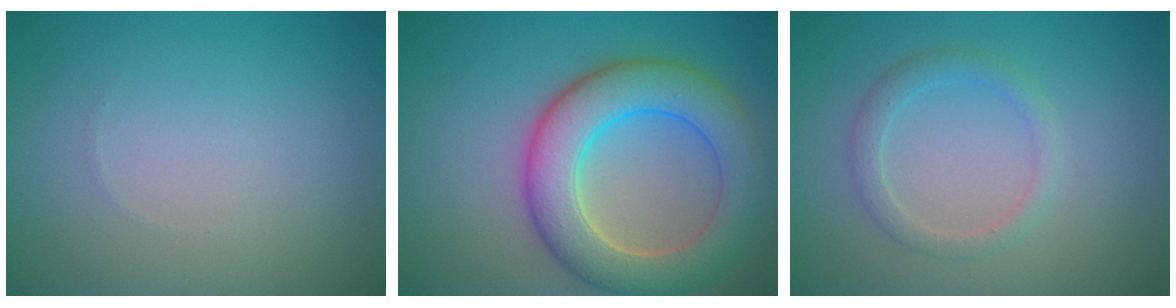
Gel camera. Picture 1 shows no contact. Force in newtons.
{"total": 8.3, "press": 8.3, "slide": 0.4}
{"total": 1.9, "press": 1.9, "slide": 0.0}